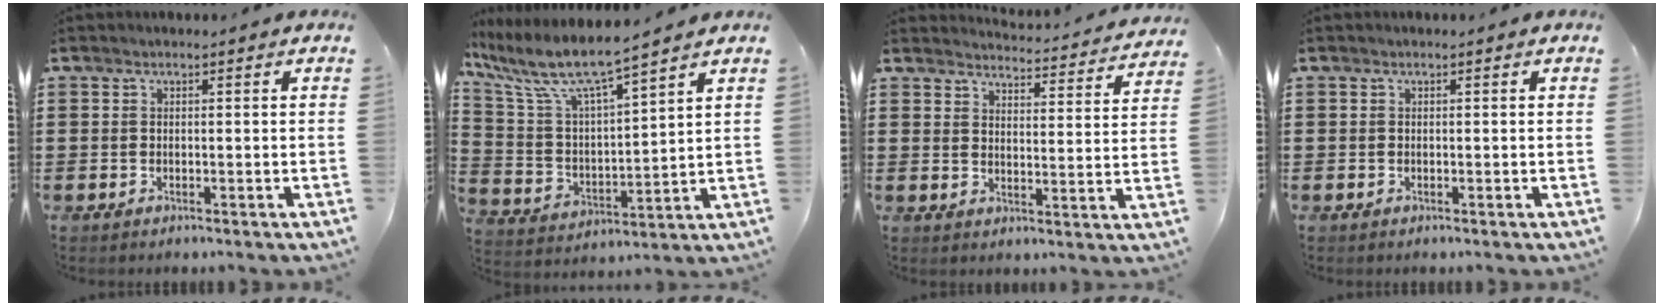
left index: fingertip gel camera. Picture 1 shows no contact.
{"total": 7.9, "force": [6.5, 0.8, 4.3], "torque": [-0.116, -0.037, 0.105]}
{"total": 3.8, "force": [3.8, -0.2, 0.3], "torque": [-0.017, -0.035, 0.061]}
{"total": 0.0}